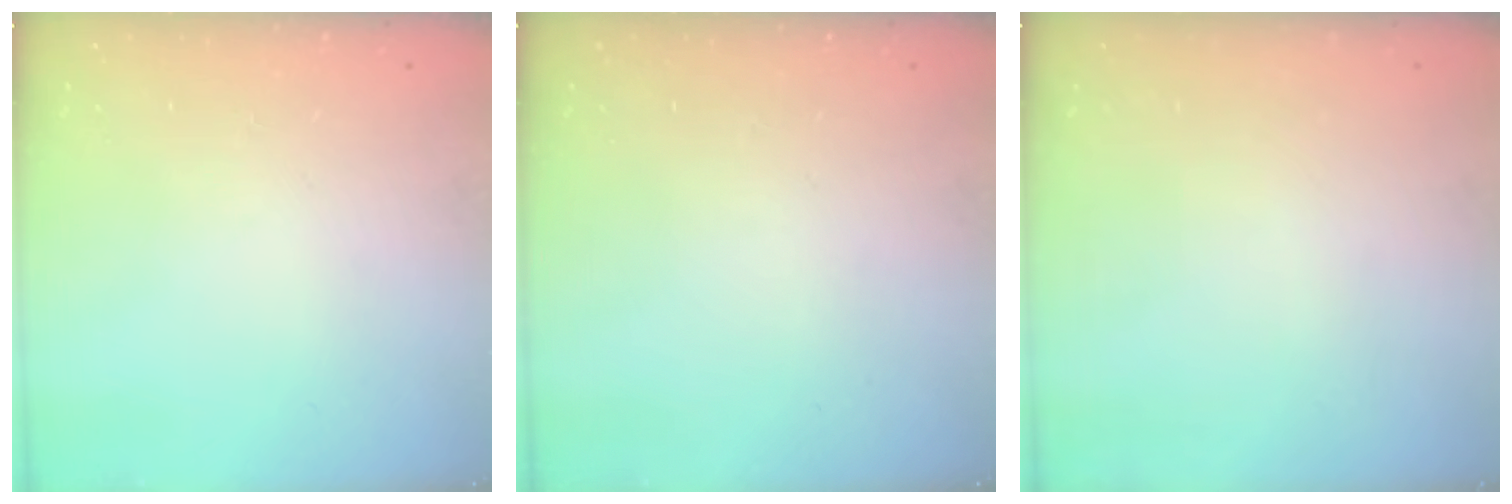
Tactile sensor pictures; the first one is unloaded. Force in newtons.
{"total": 0.0}
{"total": 0.0}